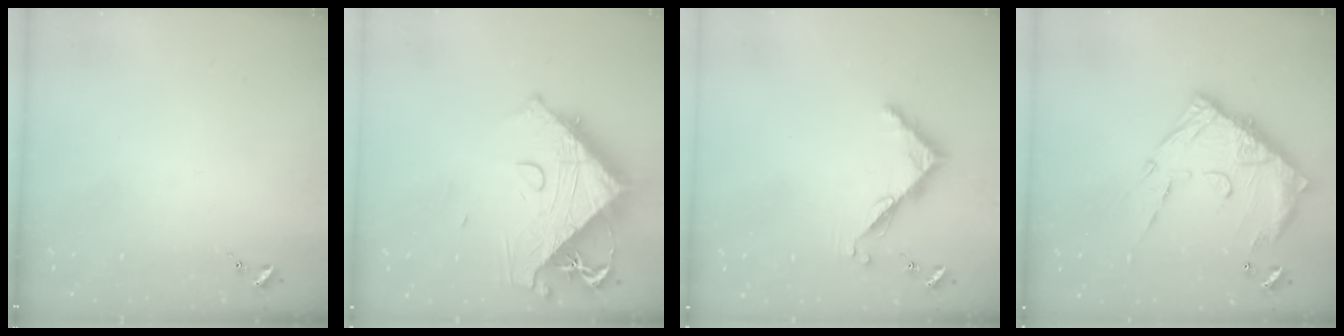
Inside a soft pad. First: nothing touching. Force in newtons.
{"total": 20.0, "press": 19.9, "slide": 2.3}
{"total": 7.2, "press": 7.2, "slide": 0.3}
{"total": 17.5, "press": 17.4, "slide": 2.0}